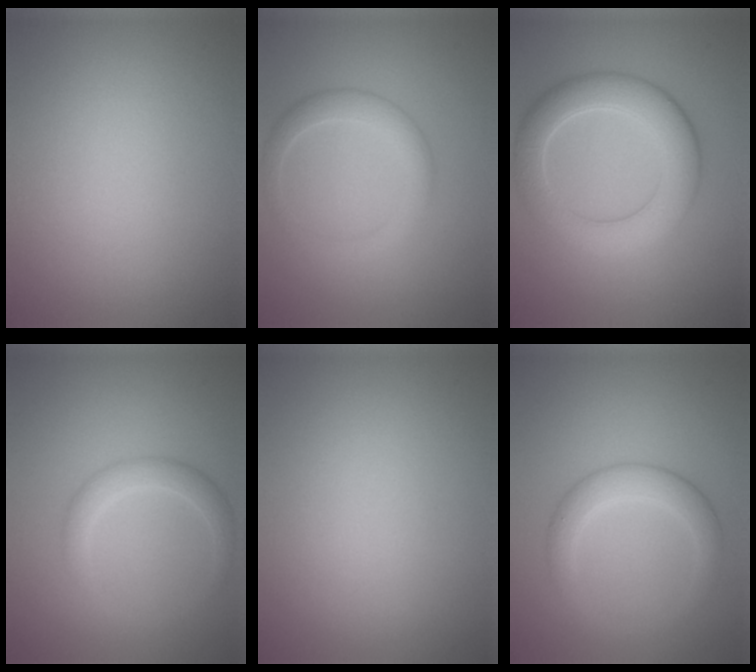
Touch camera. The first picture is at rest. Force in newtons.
{"total": 2.5, "press": 2.5, "slide": 0.0}
{"total": 5.9, "press": 5.9, "slide": 0.1}
{"total": 2.3, "press": 2.3, "slide": 0.2}
{"total": 0.0}
{"total": 3.1, "press": 3.1, "slide": 0.1}